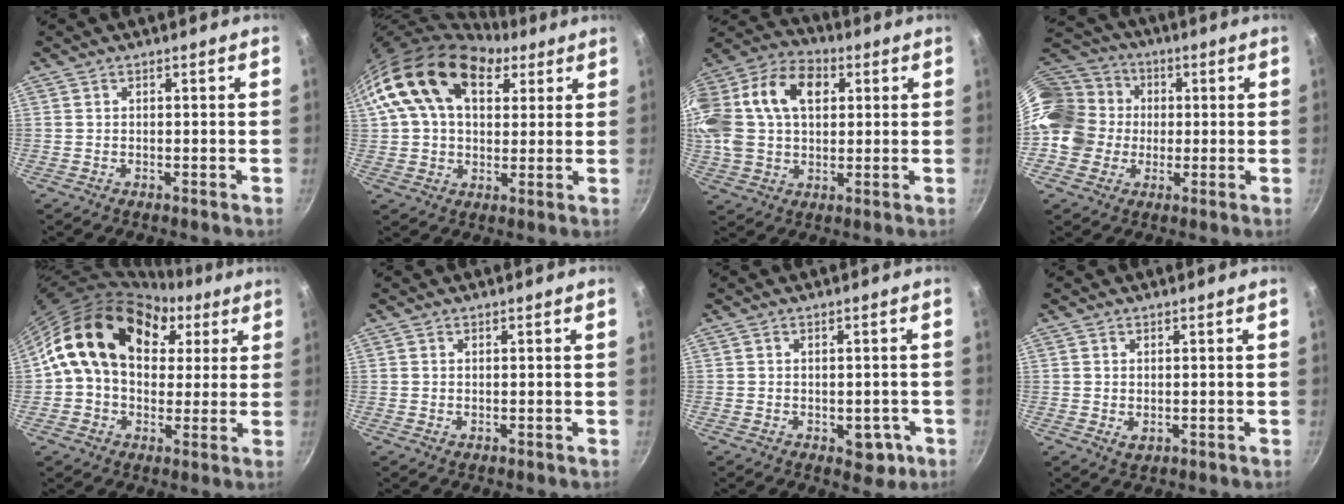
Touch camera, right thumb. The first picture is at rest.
{"total": 19.3, "force": [8.1, 12.1, 12.6], "torque": [-0.206, 0.003, 0.129]}
{"total": 26.3, "force": [6.6, 18.3, 17.8], "torque": [-0.395, 0.045, 0.101]}
{"total": 17.6, "force": [0.3, 15.5, 8.4], "torque": [-0.147, 0.041, -0.002]}
{"total": 19.7, "force": [5.8, 14.4, 12.1], "torque": [-0.179, 0.020, 0.085]}
{"total": 0.0}
{"total": 4.7, "force": [-1.5, 3.2, 3.2], "torque": [-0.010, 0.012, -0.011]}
{"total": 1.6, "force": [0.1, 1.1, 1.1], "torque": [-0.018, -0.003, 0.003]}